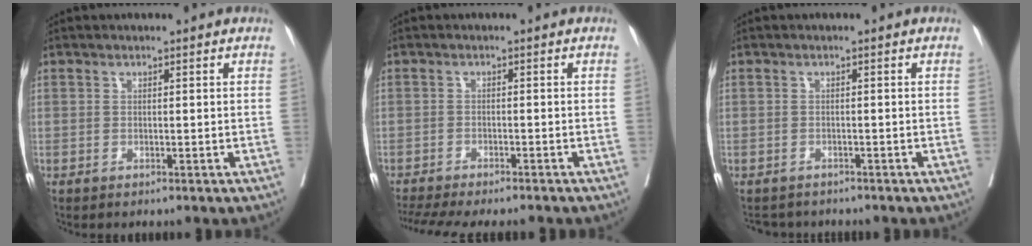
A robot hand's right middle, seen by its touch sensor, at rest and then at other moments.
{"total": 13.0, "force": [-11.5, 2.0, 5.7], "torque": [-0.102, -0.014, -0.159]}
{"total": 3.4, "force": [-3.2, 1.2, 0.1], "torque": [0.001, -0.004, -0.048]}